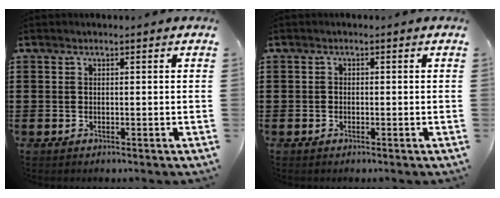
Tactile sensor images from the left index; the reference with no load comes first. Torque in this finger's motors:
{"motor_torque": [-0.15, 0.04, -0.08, -0.01]}